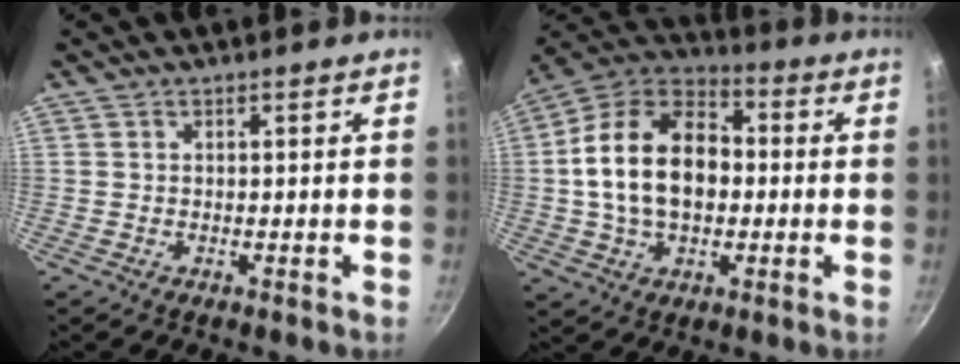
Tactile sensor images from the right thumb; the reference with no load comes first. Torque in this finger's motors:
{"motor_torque": [0.72, 3.23, 1.63, 0.08, 0.43]}